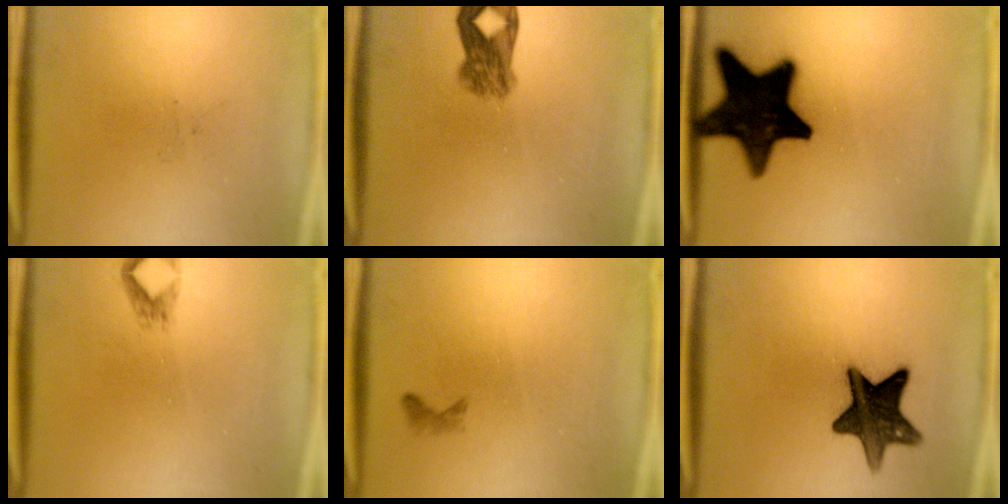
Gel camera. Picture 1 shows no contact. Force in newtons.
{"total": 4.5}
{"total": 20.1}
{"total": 1.1}
{"total": 0.6}
{"total": 12.5}